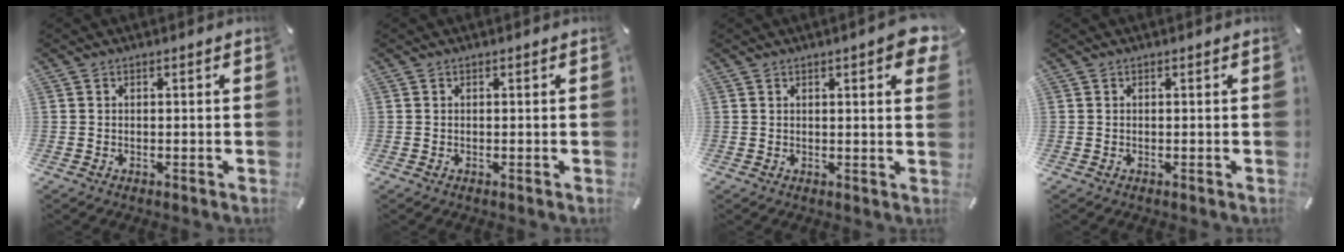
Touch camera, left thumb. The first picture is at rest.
{"total": 0.0}
{"total": 5.3, "force": [2.2, 1.3, 4.6], "torque": [-0.065, -0.007, 0.034]}
{"total": 0.0}